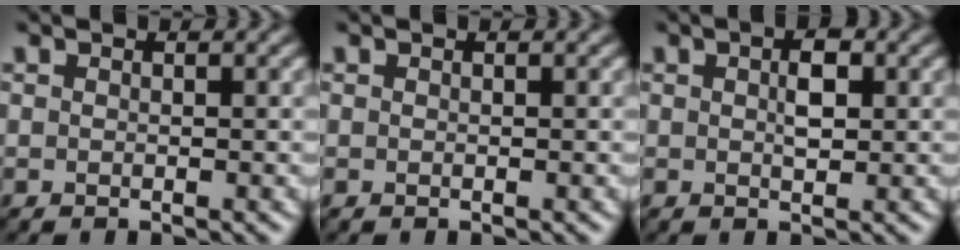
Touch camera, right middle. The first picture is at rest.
{"total": 0.0}
{"total": 2.3, "force": [0.4, 1.1, 2.0], "torque": [-0.034, 0.003, 0.006]}